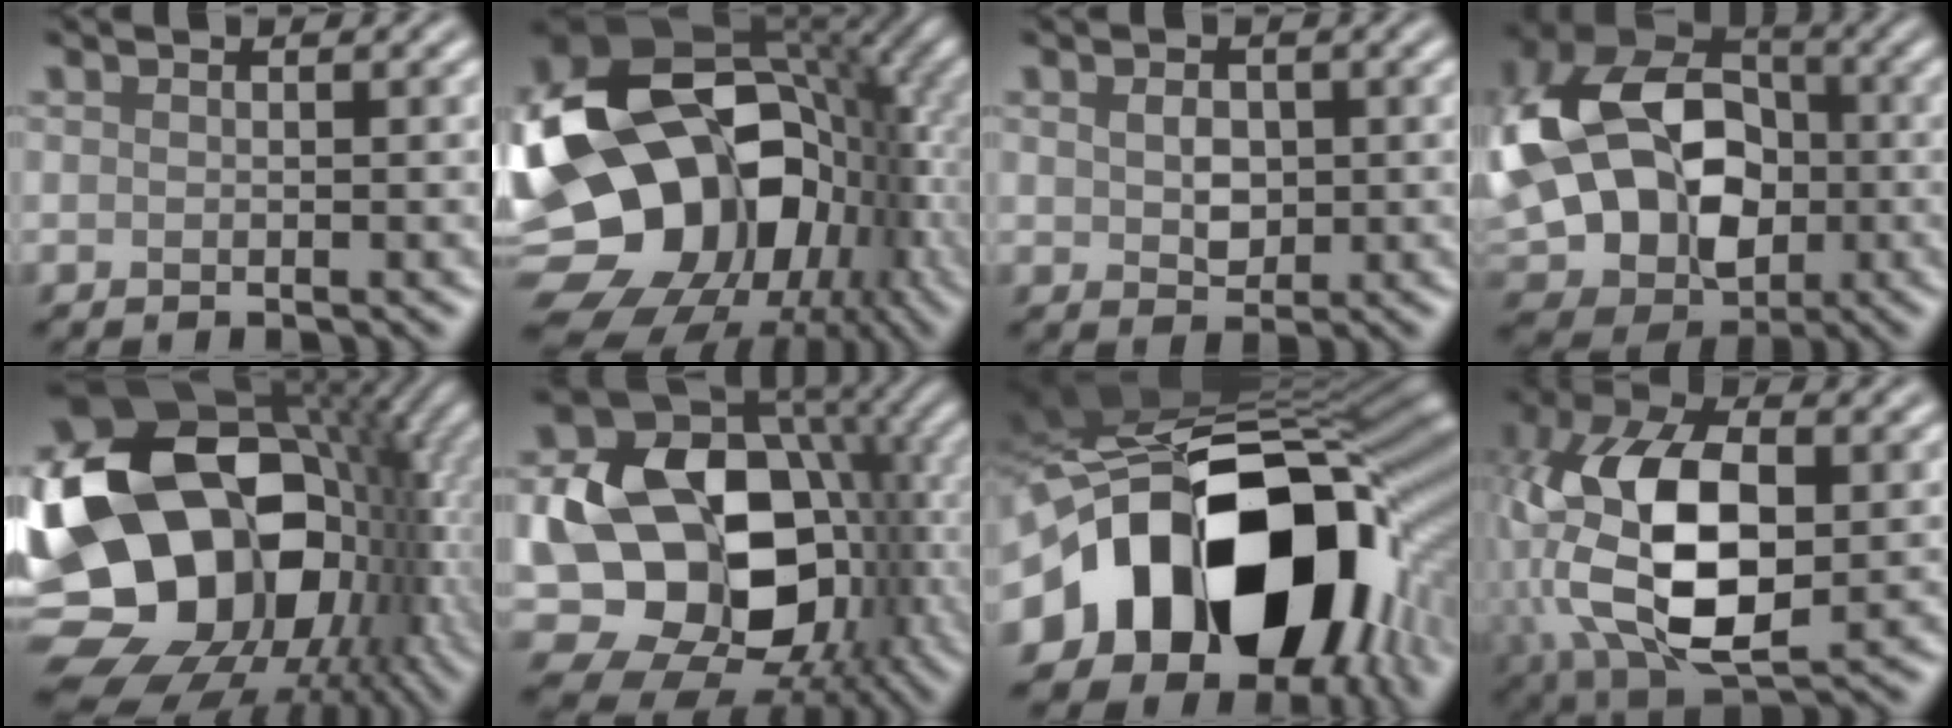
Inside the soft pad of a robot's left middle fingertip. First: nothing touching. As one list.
[{"total": 21.0, "force": [-3.2, 15.4, 13.9], "torque": [-0.268, -0.006, -0.036]}, {"total": 2.2, "force": [0.2, 1.6, 1.4], "torque": [-0.031, -0.001, 0.006]}, {"total": 16.5, "force": [-0.9, 12.2, 11.0], "torque": [-0.201, 0.010, -0.004]}, {"total": 20.8, "force": [-2.3, 15.4, 13.9], "torque": [-0.243, -0.023, -0.016]}, {"total": 15.5, "force": [-1.5, 11.9, 9.7], "torque": [-0.141, -0.015, -0.021]}, {"total": 17.9, "force": [-5.0, 12.2, 12.1], "torque": [-0.193, -0.022, -0.062]}, {"total": 13.5, "force": [0.0, 7.8, 11.1], "torque": [-0.239, -0.008, 0.006]}]